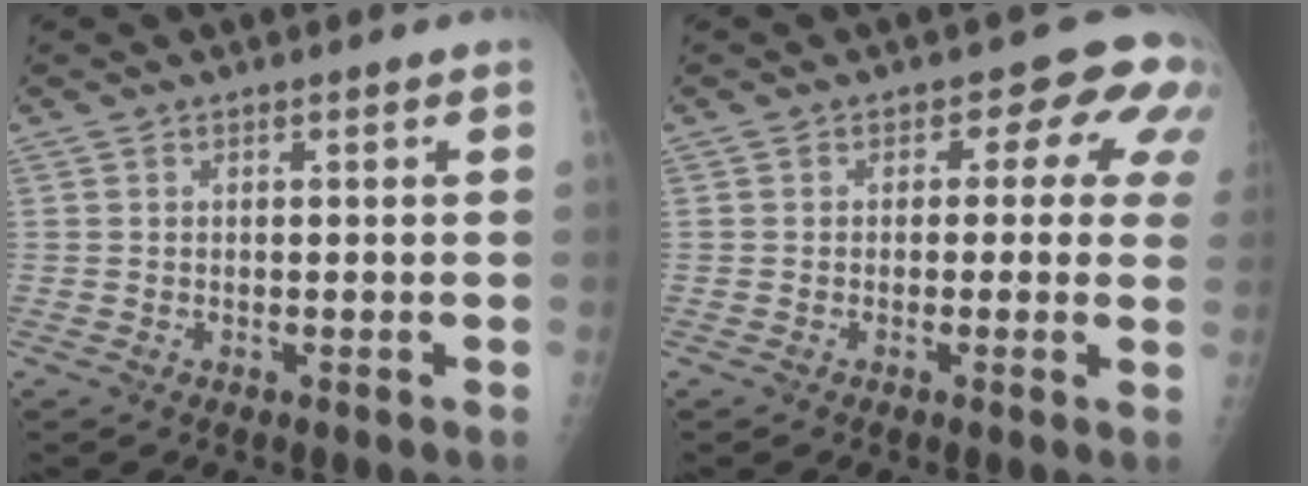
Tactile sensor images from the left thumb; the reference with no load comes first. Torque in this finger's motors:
{"motor_torque": [0.09, 0.28, -0.08, -0.08, 0.07]}